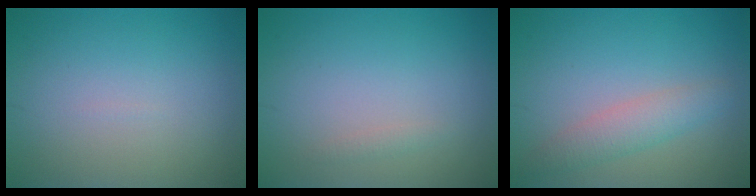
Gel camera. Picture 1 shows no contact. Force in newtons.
{"total": 0.6, "press": 0.6, "slide": 0.0}
{"total": 2.7, "press": 2.6, "slide": 0.2}